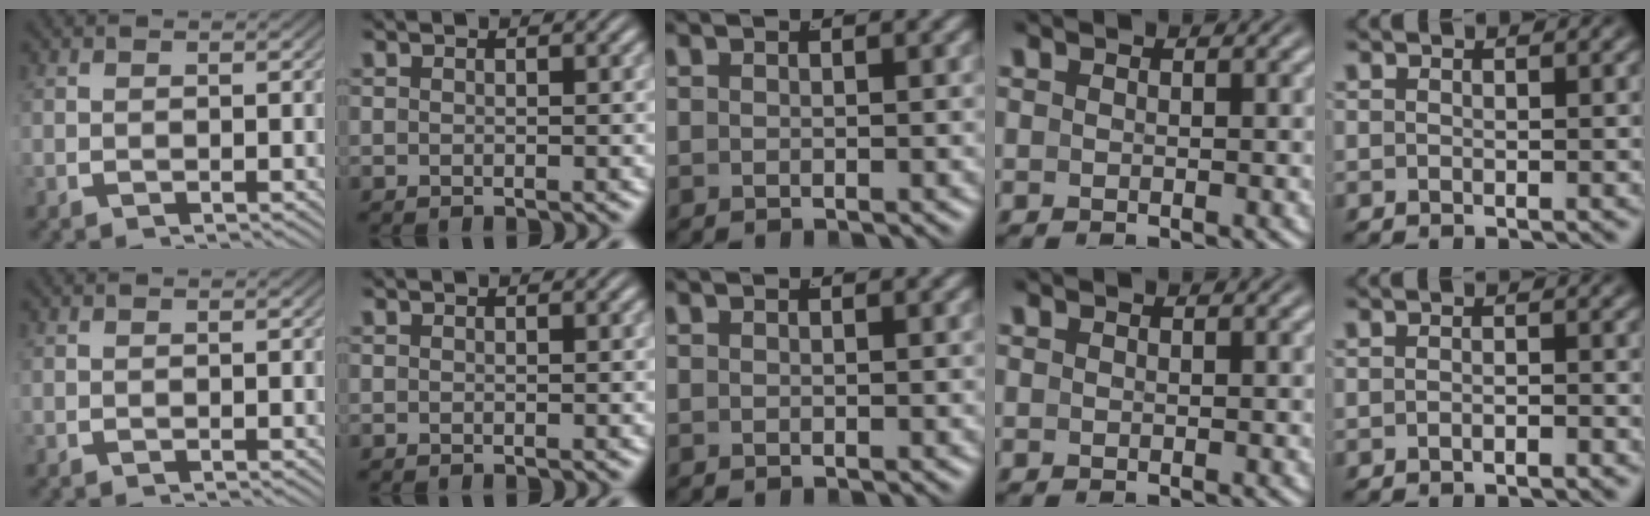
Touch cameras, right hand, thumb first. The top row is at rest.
{"little": {"total": 0.8, "force": [-0.8, 0.0, 0.2], "torque": [0.001, 0.002, -0.016]}}